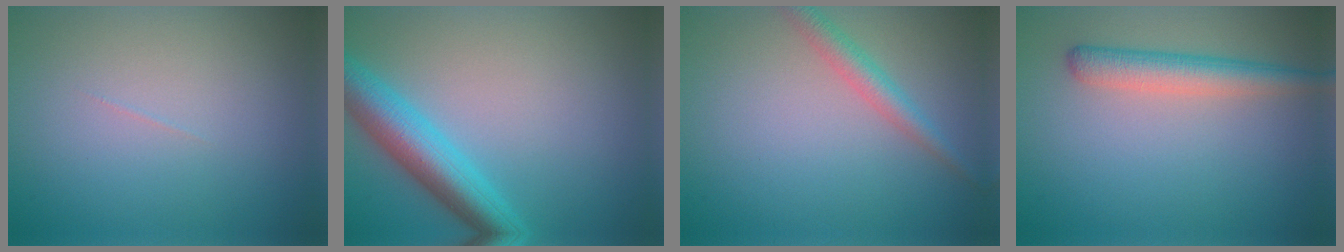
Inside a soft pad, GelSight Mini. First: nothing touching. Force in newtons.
{"total": 5.8, "press": 5.8, "slide": 0.2}
{"total": 2.3, "press": 2.3, "slide": 0.1}
{"total": 3.4, "press": 3.4, "slide": 0.1}